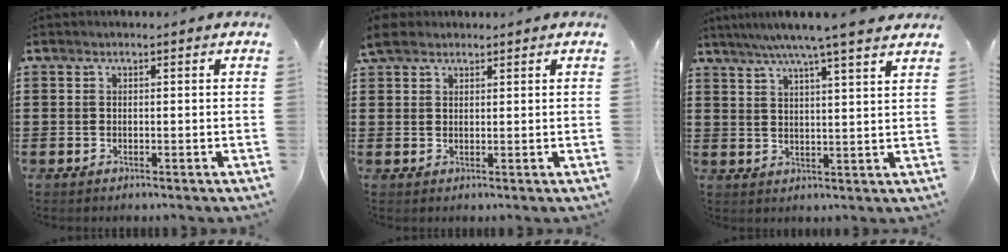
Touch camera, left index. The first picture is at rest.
{"total": 3.2, "force": [2.5, 1.6, 1.1], "torque": [-0.023, 0.006, 0.047]}
{"total": 6.1, "force": [4.9, -0.7, 3.5], "torque": [-0.083, -0.016, 0.082]}